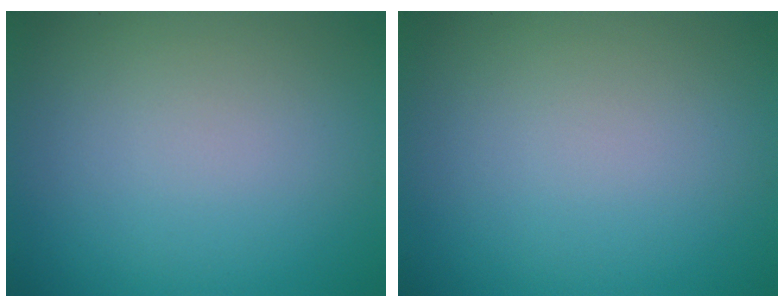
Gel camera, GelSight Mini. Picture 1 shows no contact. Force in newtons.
{"total": 0.0}